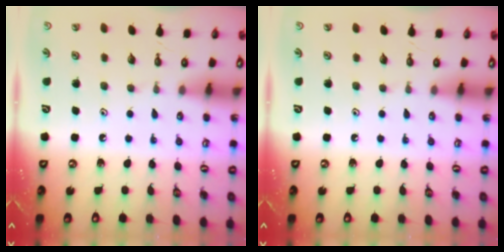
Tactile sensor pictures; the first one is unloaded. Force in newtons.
{"total": 0.0}